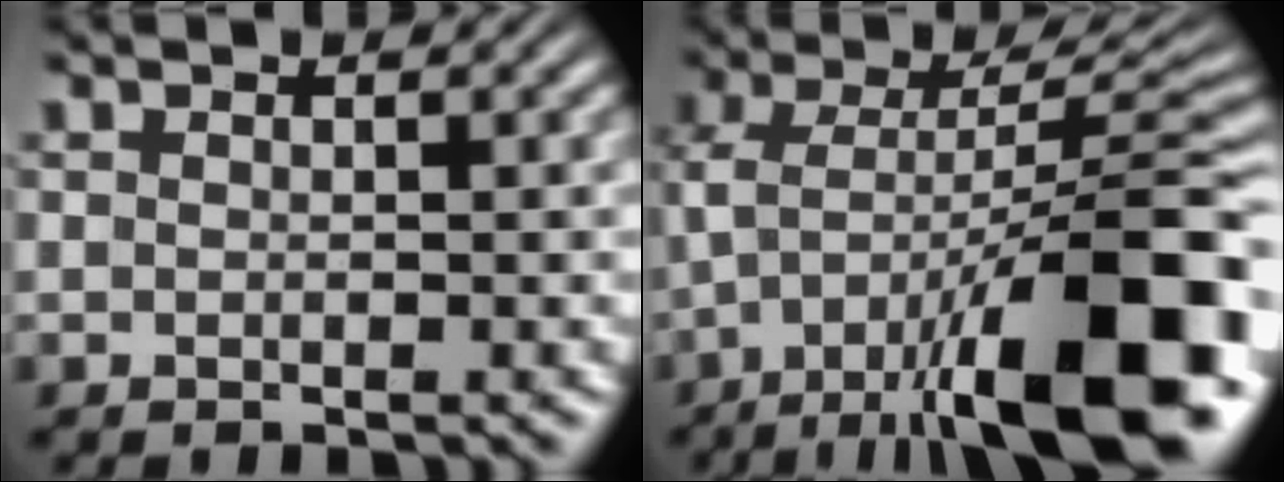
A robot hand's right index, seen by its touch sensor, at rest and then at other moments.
{"total": 14.3, "force": [-5.5, 5.3, 12.1], "torque": [-0.175, -0.027, -0.060]}